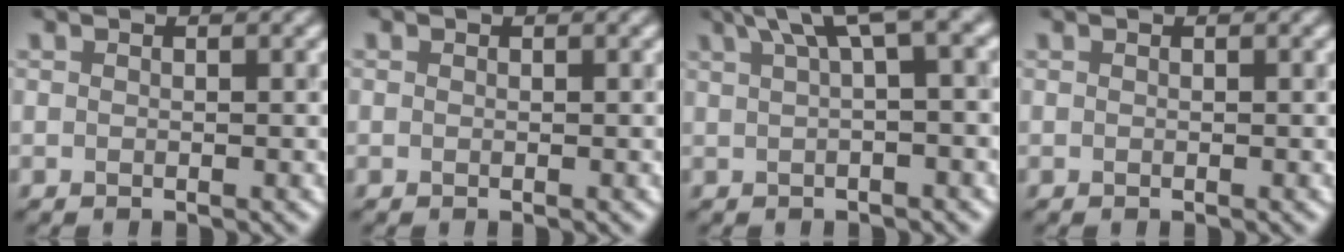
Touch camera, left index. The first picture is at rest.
{"total": 0.0}
{"total": 5.2, "force": [2.4, 1.0, 4.5], "torque": [-0.049, 0.023, 0.040]}
{"total": 0.0}